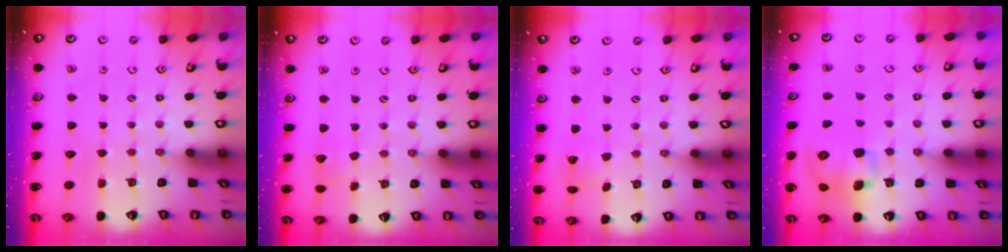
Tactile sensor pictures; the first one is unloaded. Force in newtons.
{"total": 4.8, "press": 4.8, "slide": 0.3}
{"total": 2.0, "press": 2.0, "slide": 0.1}
{"total": 11.7, "press": 11.6, "slide": 1.8}